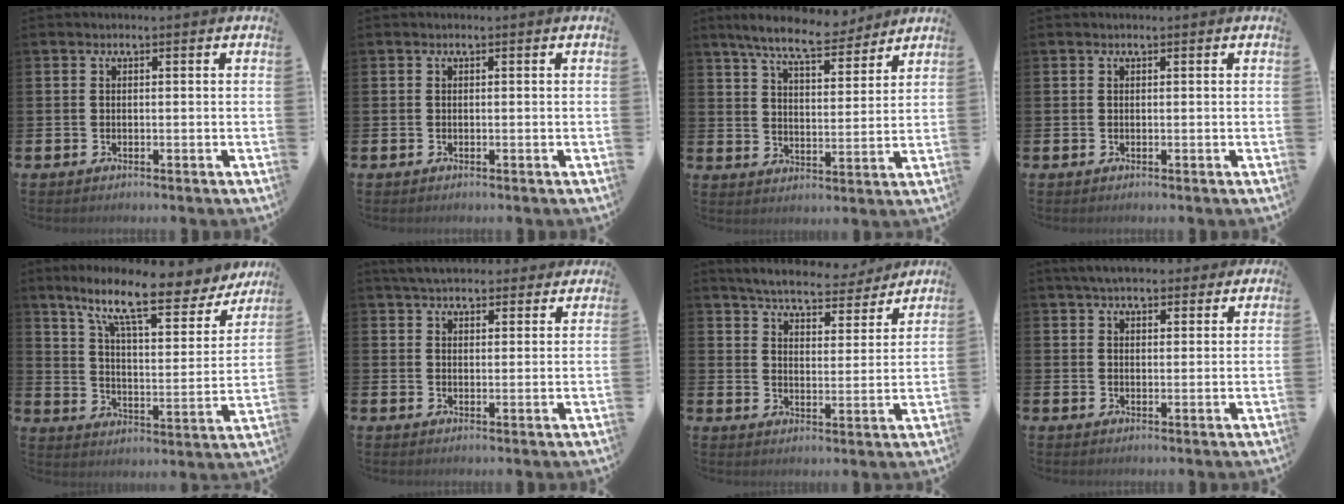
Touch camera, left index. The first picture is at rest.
{"total": 0.0}
{"total": 8.7, "force": [8.0, 1.4, 3.3], "torque": [-0.083, -0.036, 0.144]}
{"total": 0.0}
{"total": 12.4, "force": [9.4, 2.8, 7.4], "torque": [-0.158, -0.055, 0.153]}
{"total": 5.2, "force": [4.9, 1.3, 0.9], "torque": [-0.029, -0.018, 0.090]}
{"total": 6.2, "force": [6.0, 1.0, 1.3], "torque": [-0.045, -0.040, 0.103]}
{"total": 5.3, "force": [4.9, 1.5, 1.3], "torque": [-0.036, -0.010, 0.090]}